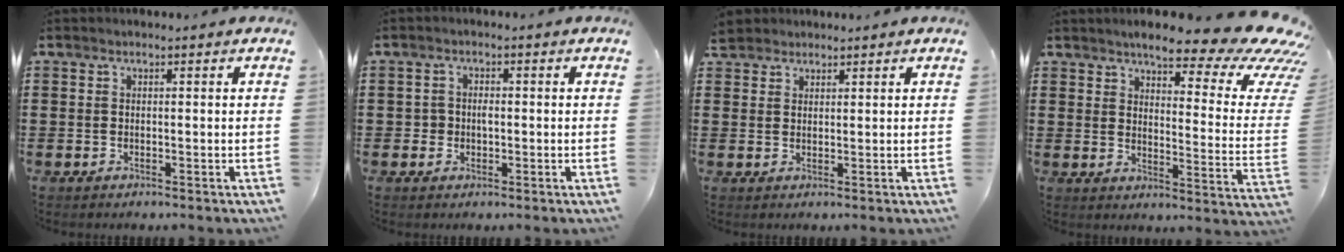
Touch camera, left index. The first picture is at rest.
{"total": 1.8, "force": [-0.4, 1.5, 1.0], "torque": [-0.024, 0.007, -0.010]}
{"total": 2.1, "force": [1.9, 1.0, 0.1], "torque": [-0.008, 0.007, 0.037]}
{"total": 10.0, "force": [7.6, 1.6, 6.4], "torque": [-0.111, -0.057, 0.124]}